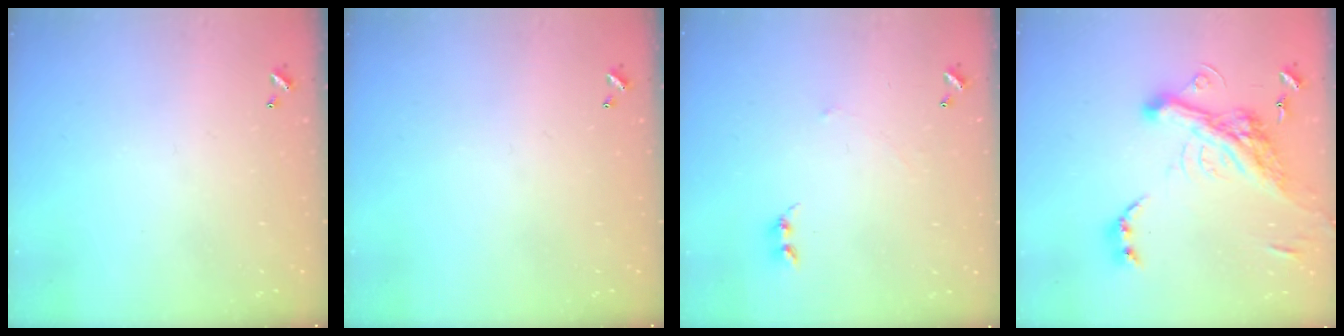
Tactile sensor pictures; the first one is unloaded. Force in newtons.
{"total": 0.0}
{"total": 2.3, "press": 2.3, "slide": 0.3}
{"total": 10.6, "press": 10.4, "slide": 2.2}